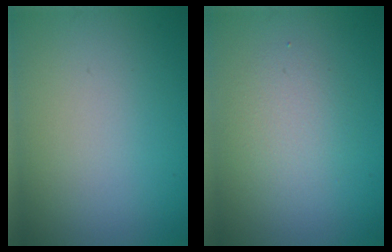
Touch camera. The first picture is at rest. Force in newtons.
{"total": 2.4, "press": 2.4, "slide": 0.2}